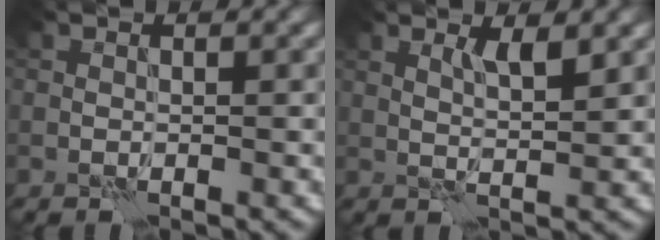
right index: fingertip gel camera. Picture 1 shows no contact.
{"total": 2.2, "force": [1.3, 0.3, 1.7], "torque": [-0.028, 0.000, 0.023]}